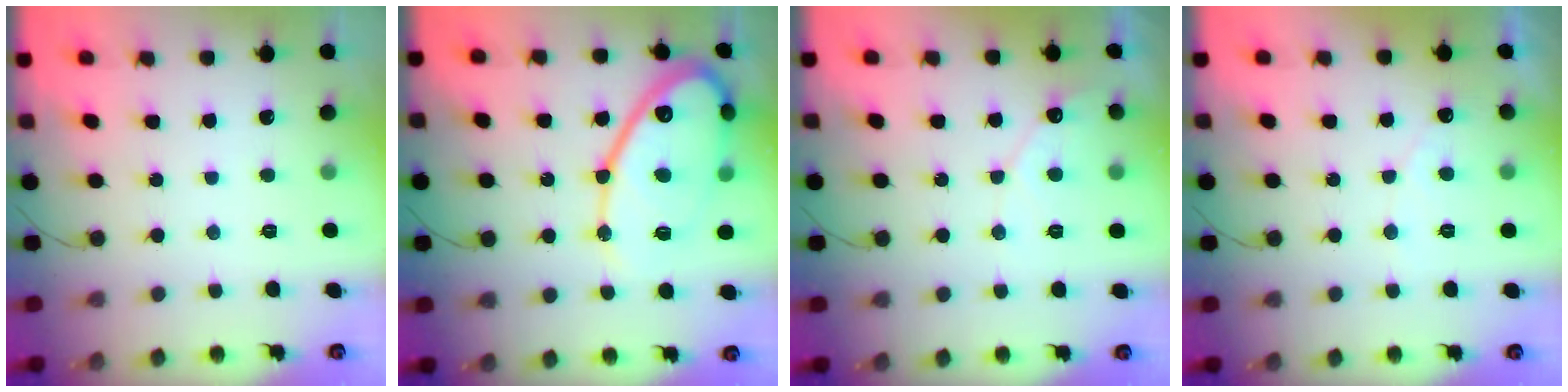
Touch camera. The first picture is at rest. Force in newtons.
{"total": 19.6, "press": 19.6, "slide": 1.6}
{"total": 5.5, "press": 5.5, "slide": 0.3}
{"total": 3.4, "press": 3.4, "slide": 0.1}